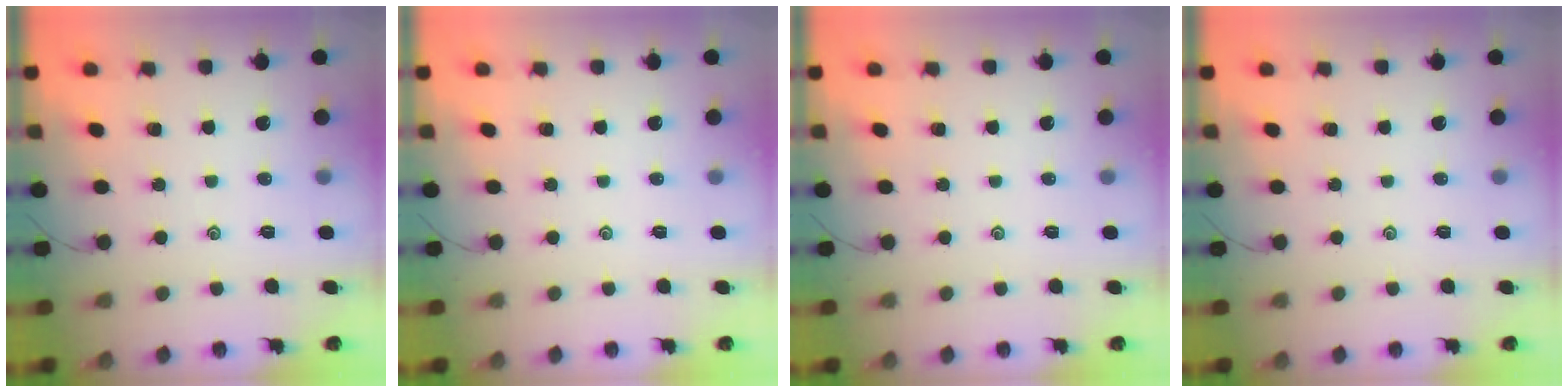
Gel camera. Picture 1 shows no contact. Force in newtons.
{"total": 0.0}
{"total": 0.0}
{"total": 0.0}